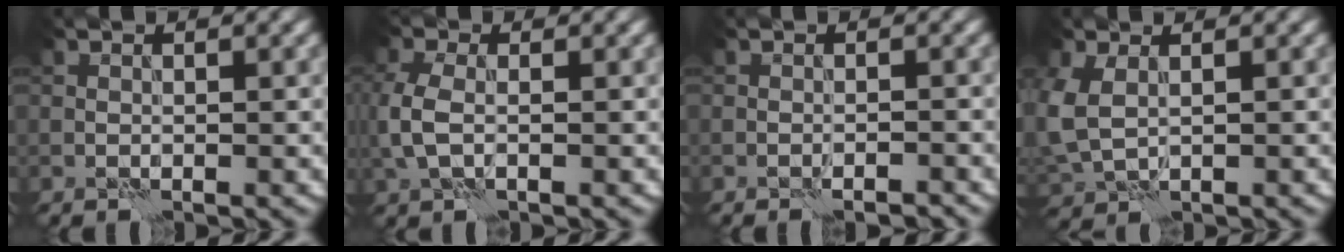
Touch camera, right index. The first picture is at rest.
{"total": 3.2, "force": [-0.2, 2.0, 2.5], "torque": [-0.069, 0.005, -0.008]}
{"total": 1.8, "force": [-1.6, 0.3, 0.8], "torque": [-0.015, 0.009, -0.022]}
{"total": 3.8, "force": [0.6, 2.8, 2.6], "torque": [-0.078, -0.007, 0.023]}